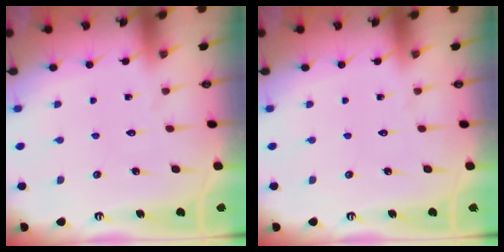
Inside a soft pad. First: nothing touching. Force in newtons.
{"total": 0.0}